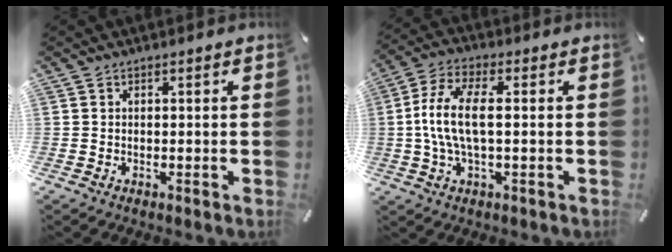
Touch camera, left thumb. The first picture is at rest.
{"total": 10.7, "force": [0.0, 4.1, 9.9], "torque": [-0.203, -0.005, -0.003]}